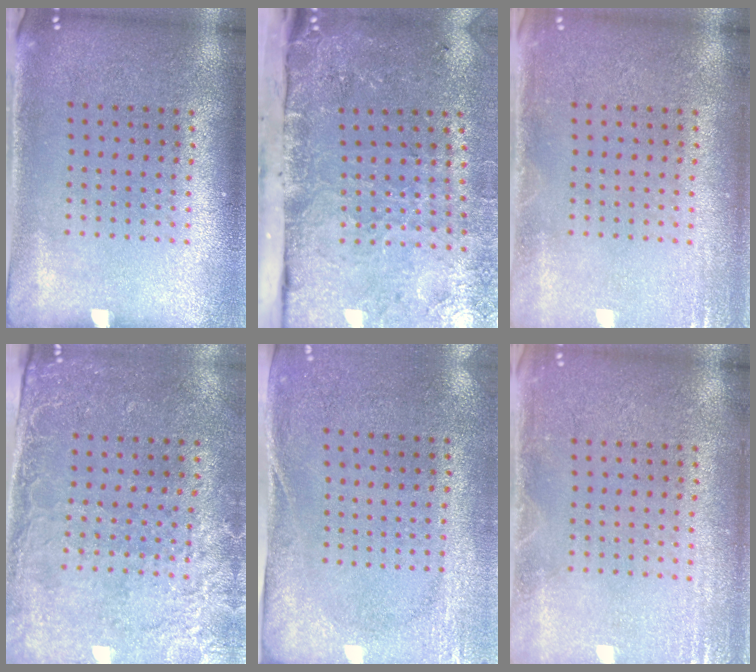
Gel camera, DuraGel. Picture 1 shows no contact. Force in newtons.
{"total": 4.9, "press": 3.6, "slide": 3.3}
{"total": 1.5, "press": 1.4, "slide": 0.2}
{"total": 2.5, "press": 2.2, "slide": 1.3}
{"total": 2.7, "press": 2.1, "slide": 1.7}
{"total": 2.0, "press": 2.0, "slide": 0.4}